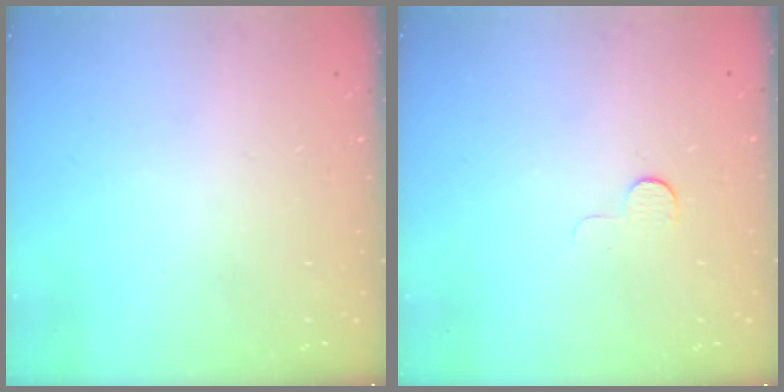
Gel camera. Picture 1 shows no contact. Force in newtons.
{"total": 4.4, "press": 4.4, "slide": 0.5}